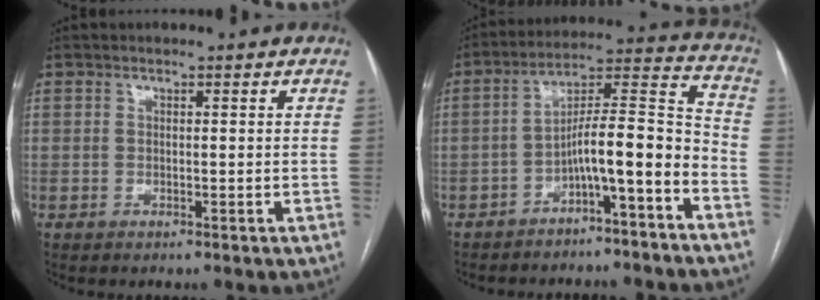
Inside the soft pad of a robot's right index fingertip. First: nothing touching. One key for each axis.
{"total": 10.9, "fx": -5.4, "fy": 0.8, "fz": 9.4, "tx": -0.144, "ty": 0.036, "tz": -0.086}